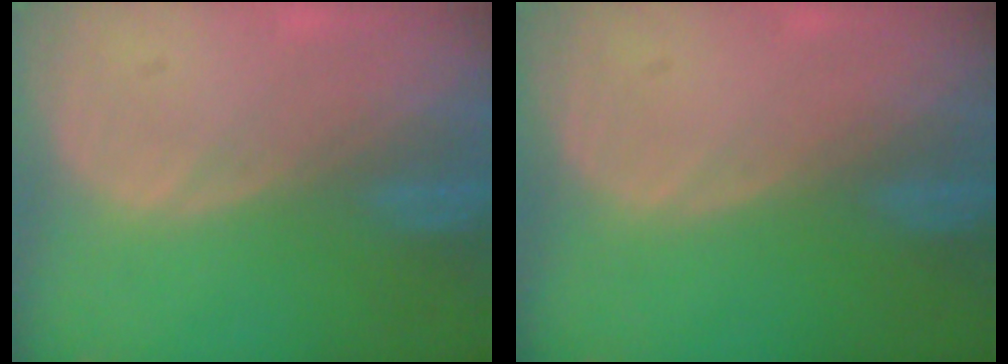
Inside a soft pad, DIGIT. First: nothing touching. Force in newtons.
{"total": 0.0}